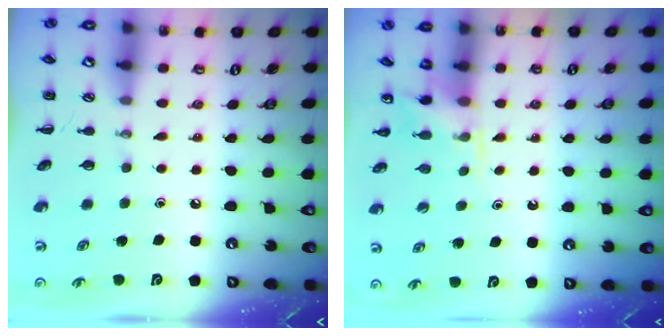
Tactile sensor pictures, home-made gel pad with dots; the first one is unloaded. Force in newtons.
{"total": 5.1, "press": 4.9, "slide": 1.5}